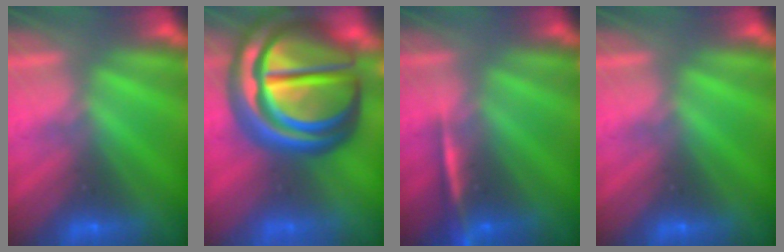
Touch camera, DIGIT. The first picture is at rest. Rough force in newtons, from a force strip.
{"total": 5.6}
{"total": 2.3}
{"total": 0.0}